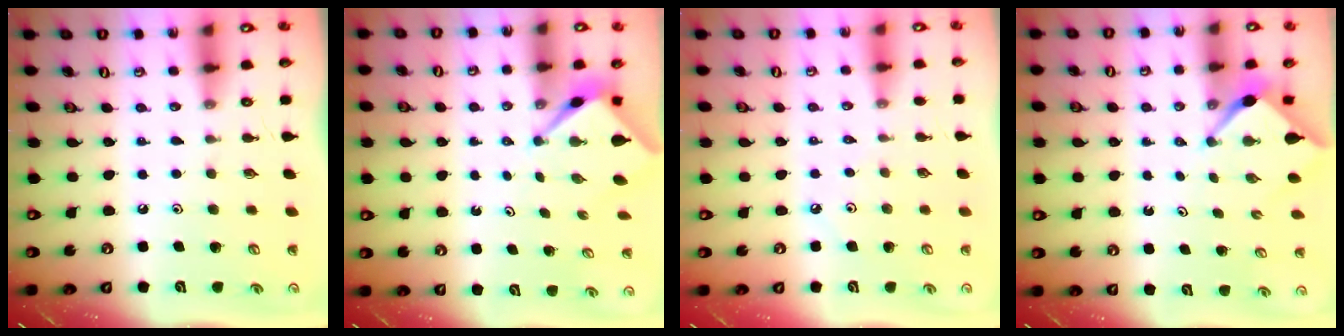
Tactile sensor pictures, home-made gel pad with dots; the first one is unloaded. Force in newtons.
{"total": 2.6, "press": 2.6, "slide": 0.2}
{"total": 1.6, "press": 1.6, "slide": 0.3}
{"total": 2.4, "press": 2.4, "slide": 0.2}